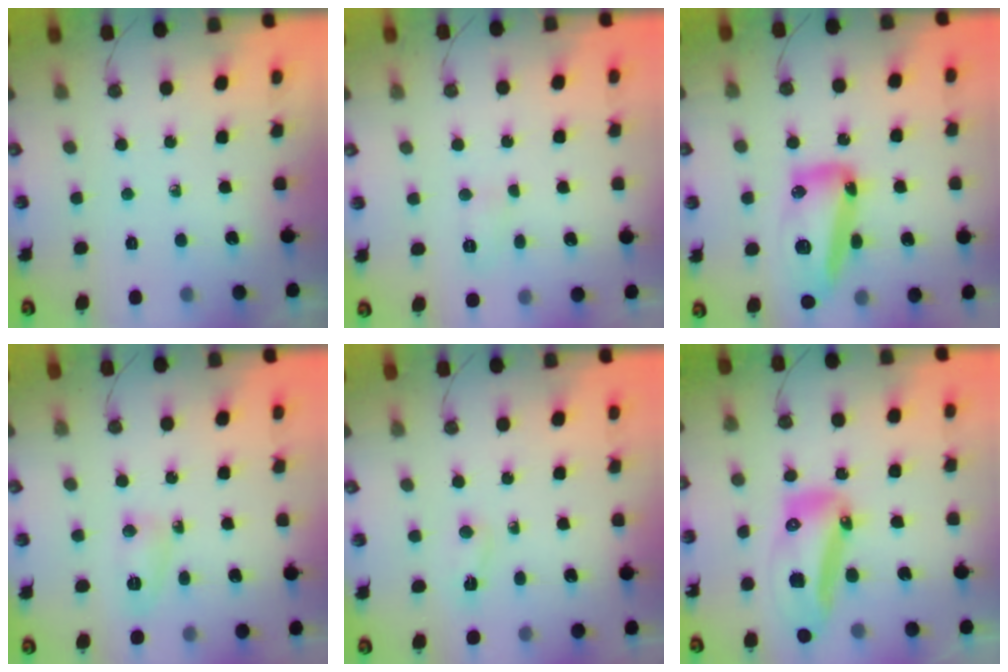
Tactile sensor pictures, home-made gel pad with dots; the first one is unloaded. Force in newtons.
{"total": 4.6, "press": 4.4, "slide": 1.3}
{"total": 16.4, "press": 16.3, "slide": 1.3}
{"total": 4.3, "press": 4.1, "slide": 0.9}
{"total": 2.4, "press": 2.4, "slide": 0.5}
{"total": 25.1, "press": 19.1, "slide": 16.3}